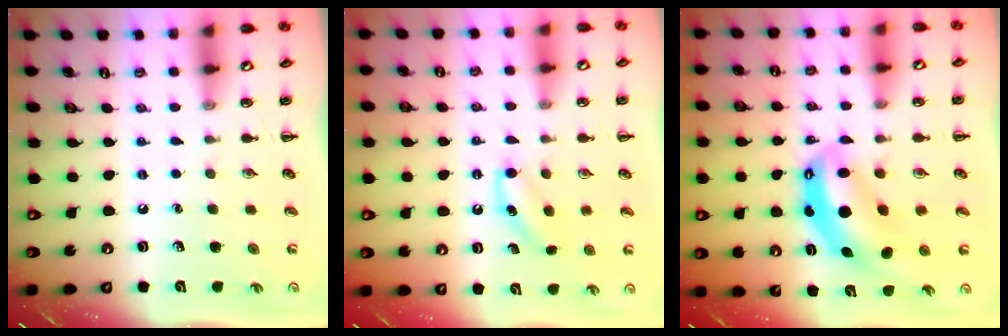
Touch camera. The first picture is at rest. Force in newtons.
{"total": 6.5, "press": 6.3, "slide": 1.8}
{"total": 9.2, "press": 8.9, "slide": 2.4}